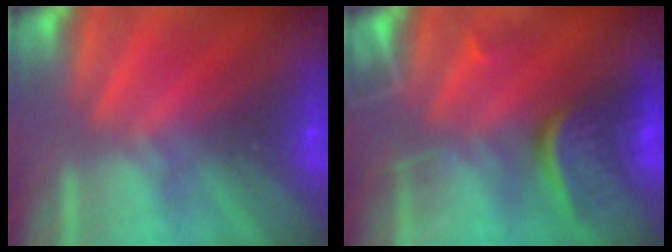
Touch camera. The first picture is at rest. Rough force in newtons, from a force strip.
{"total": 8.3}